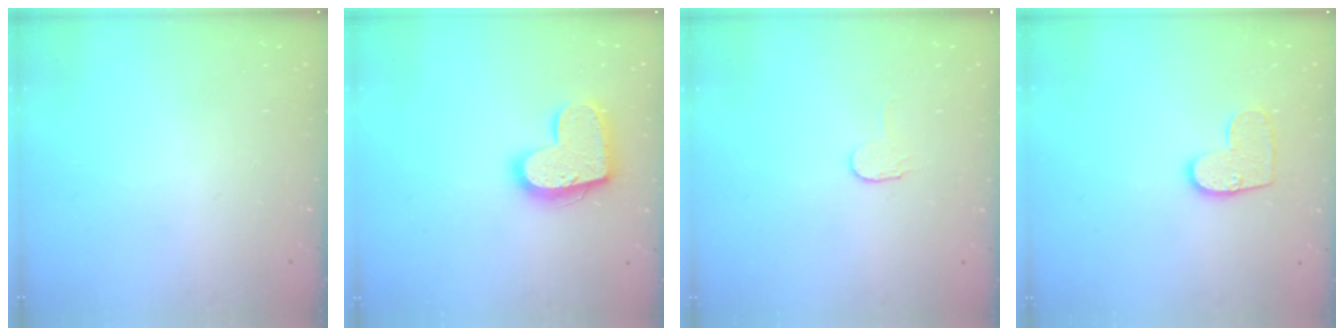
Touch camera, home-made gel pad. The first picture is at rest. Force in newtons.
{"total": 16.4, "press": 16.4, "slide": 1.0}
{"total": 2.9, "press": 2.9, "slide": 0.3}
{"total": 9.8, "press": 9.8, "slide": 0.4}